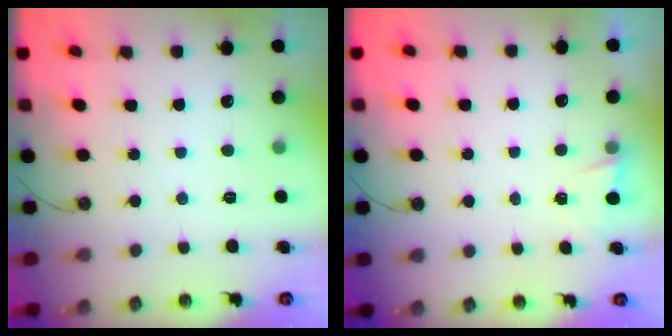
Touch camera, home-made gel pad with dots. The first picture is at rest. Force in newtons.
{"total": 1.5, "press": 0.9, "slide": 1.2}